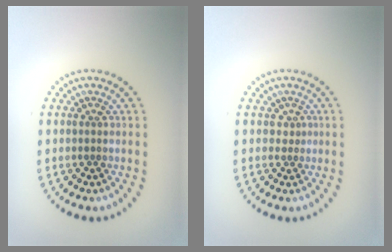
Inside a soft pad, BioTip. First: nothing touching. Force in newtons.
{"total": 0.5, "press": 0.2, "slide": 0.5}